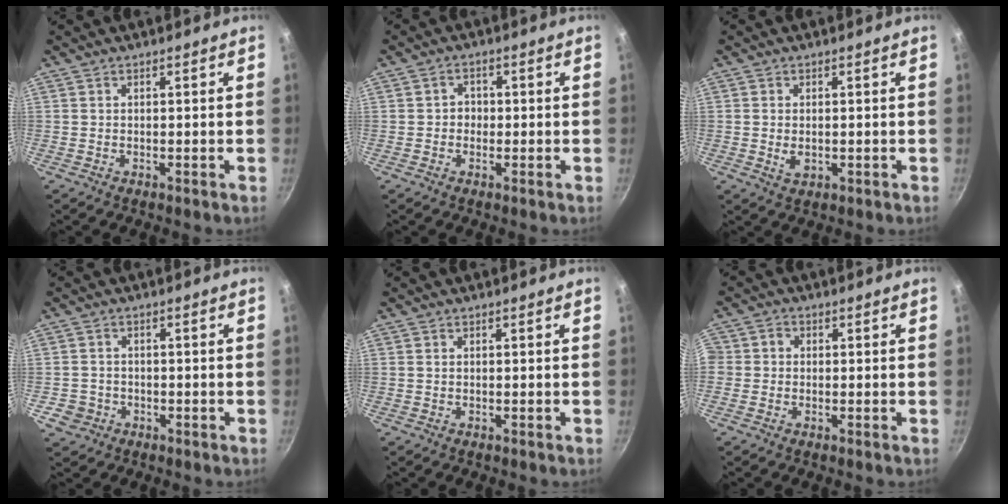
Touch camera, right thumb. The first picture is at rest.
{"total": 2.4, "force": [-0.3, 2.1, 0.9], "torque": [0.002, 0.006, -0.009]}
{"total": 2.7, "force": [-0.2, 1.7, 2.0], "torque": [-0.036, -0.004, -0.001]}
{"total": 3.6, "force": [-1.4, 3.2, 1.0], "torque": [-0.007, 0.016, -0.017]}
{"total": 0.0}
{"total": 3.0, "force": [-0.6, 2.8, 1.0], "torque": [-0.008, 0.007, -0.021]}